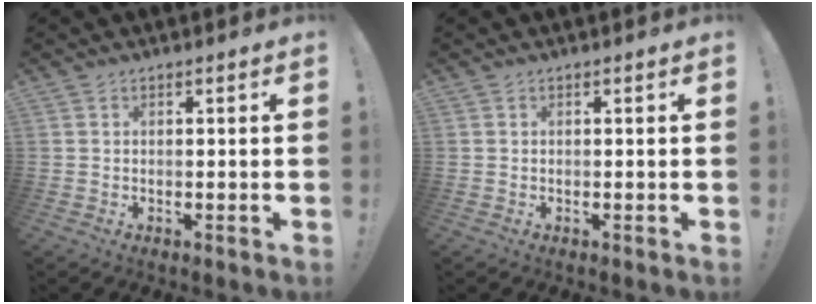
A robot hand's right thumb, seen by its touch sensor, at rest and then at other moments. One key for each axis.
{"total": 0.0}